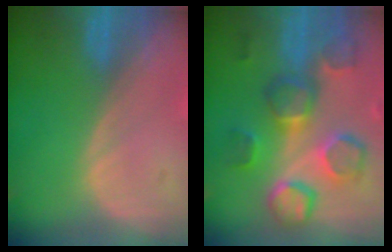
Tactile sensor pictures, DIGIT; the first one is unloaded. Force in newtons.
{"total": 9.6, "press": 9.5, "slide": 0.9}